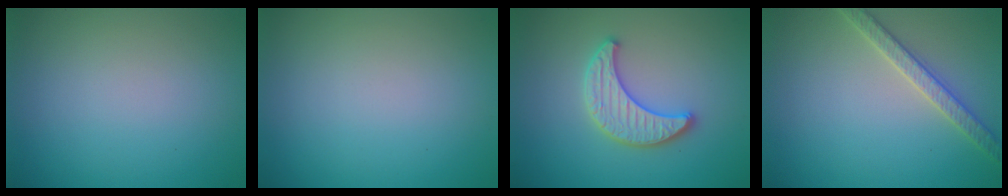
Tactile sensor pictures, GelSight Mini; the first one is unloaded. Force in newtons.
{"total": 0.0}
{"total": 3.5, "press": 3.4, "slide": 0.6}
{"total": 2.8, "press": 2.8, "slide": 0.4}